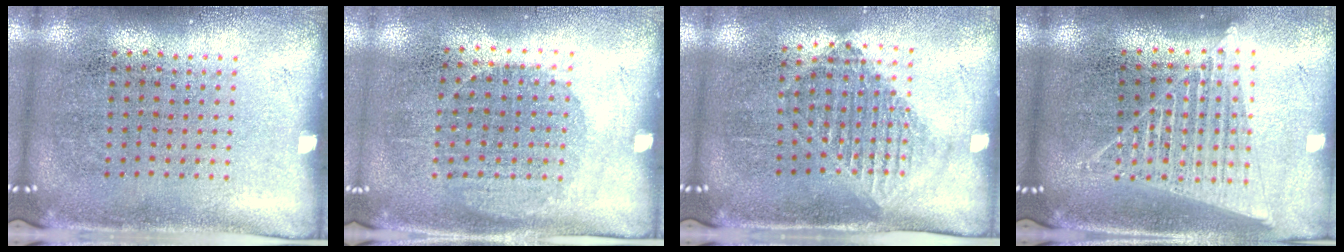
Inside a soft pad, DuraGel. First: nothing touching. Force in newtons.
{"total": 1.0, "press": 0.9, "slide": 0.4}
{"total": 1.3, "press": 1.1, "slide": 0.6}
{"total": 1.9, "press": 1.7, "slide": 0.8}